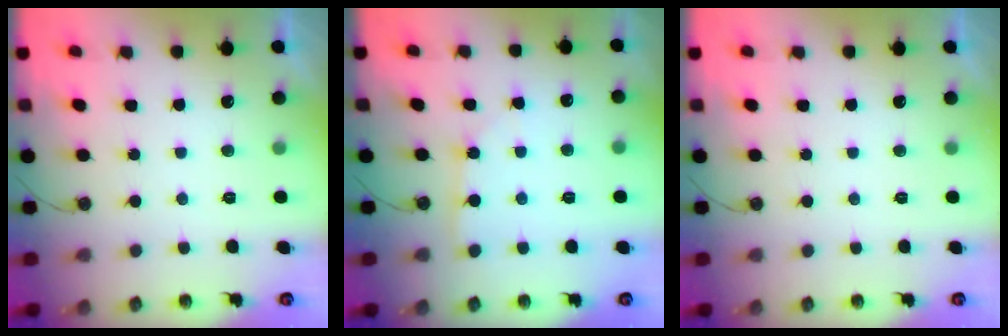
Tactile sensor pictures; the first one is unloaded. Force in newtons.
{"total": 2.8, "press": 2.8, "slide": 0.3}
{"total": 0.0}